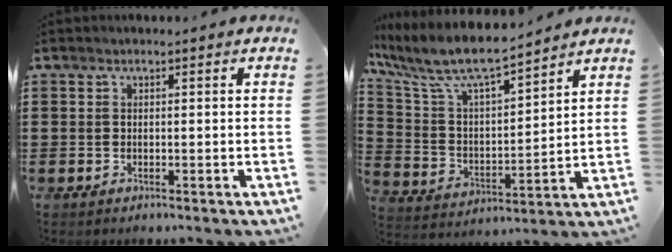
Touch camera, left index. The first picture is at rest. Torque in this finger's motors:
{"motor_torque": [1.48, -0.66, 0.38, 0.21]}